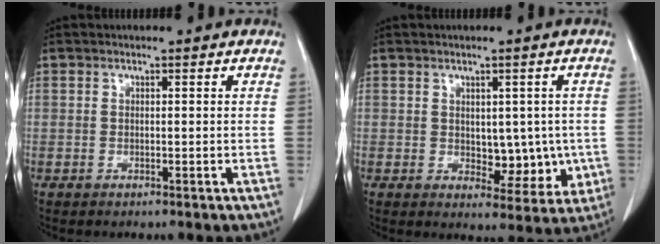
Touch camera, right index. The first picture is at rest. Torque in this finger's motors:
{"motor_torque": [0.06, 0.08, 0.08, 0.00]}